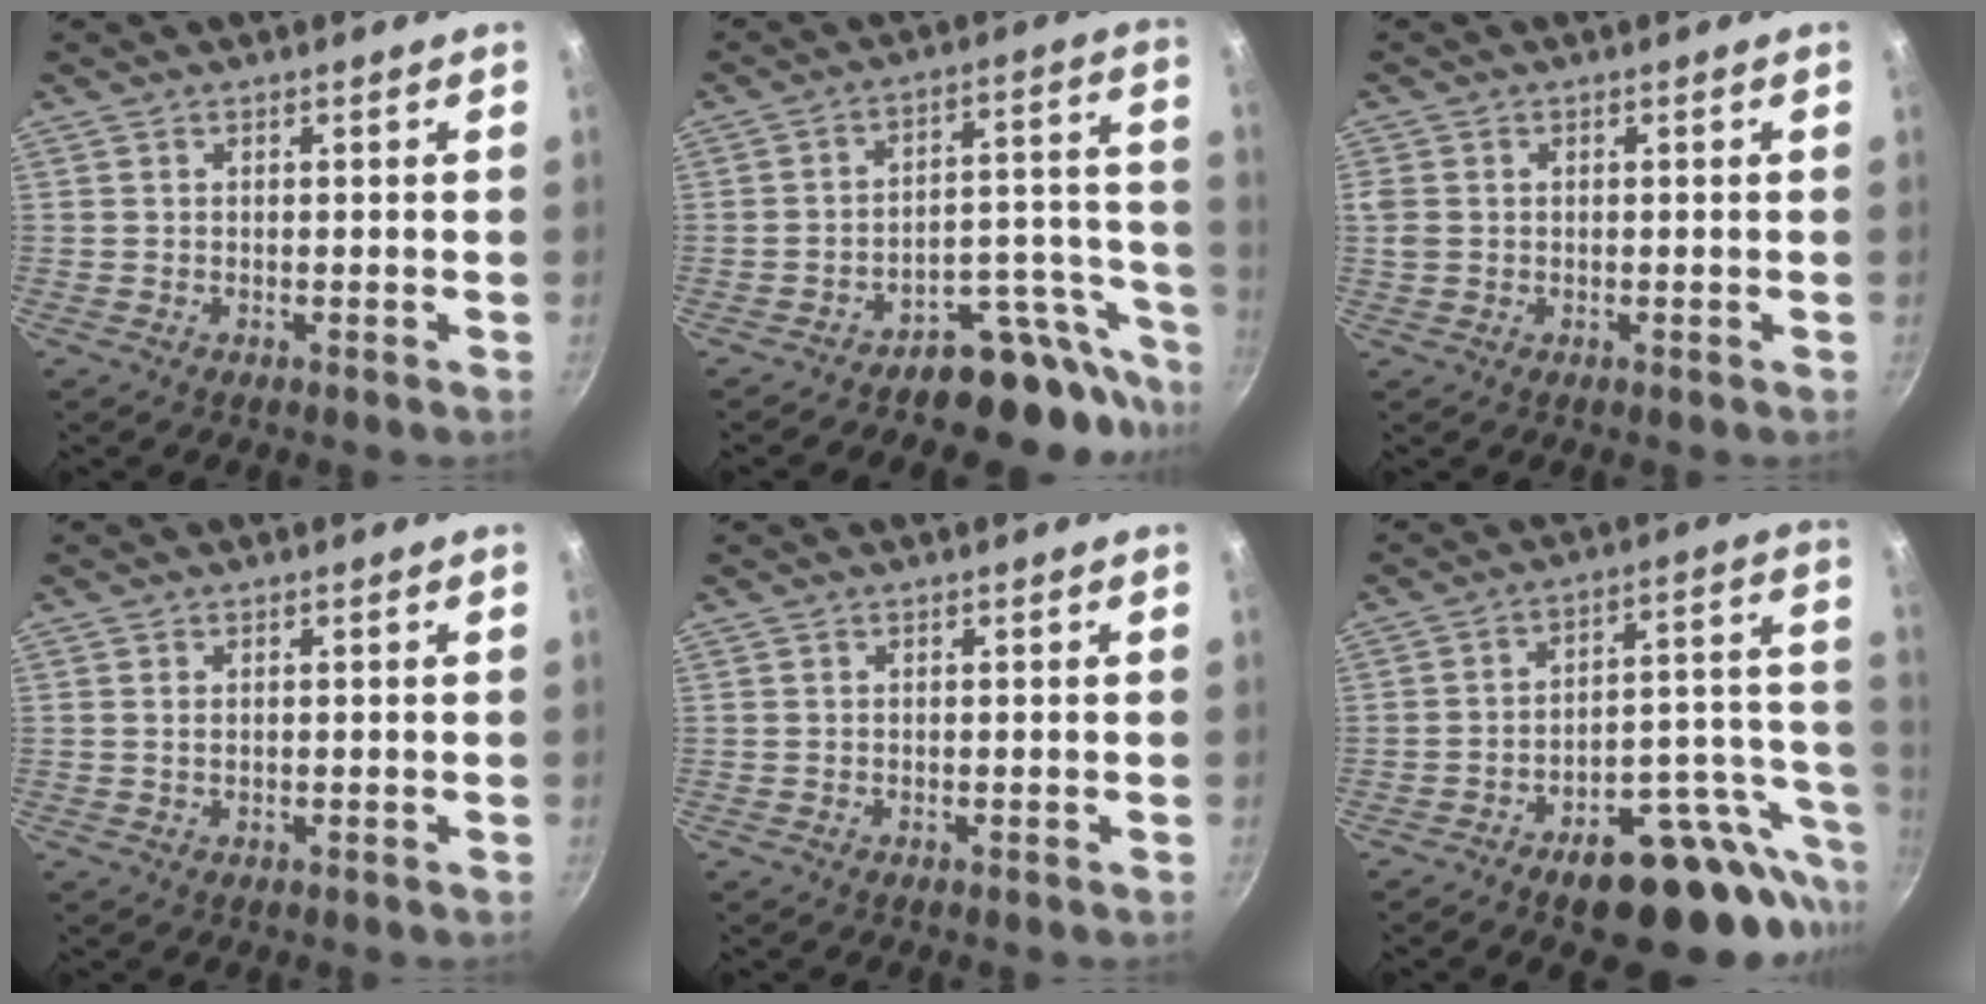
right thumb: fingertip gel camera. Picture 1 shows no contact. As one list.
[{"total": 13.5, "force": [-11.3, 5.7, 4.6], "torque": [0.017, 0.116, -0.171]}, {"total": 2.6, "force": [0.2, 2.2, 1.4], "torque": [-0.027, 0.001, 0.004]}, {"total": 0.9, "force": [0.2, 0.6, 0.7], "torque": [-0.012, 0.001, 0.003]}, {"total": 0.0}, {"total": 22.4, "force": [-11.5, 10.4, 16.1], "torque": [-0.149, 0.065, -0.155]}]